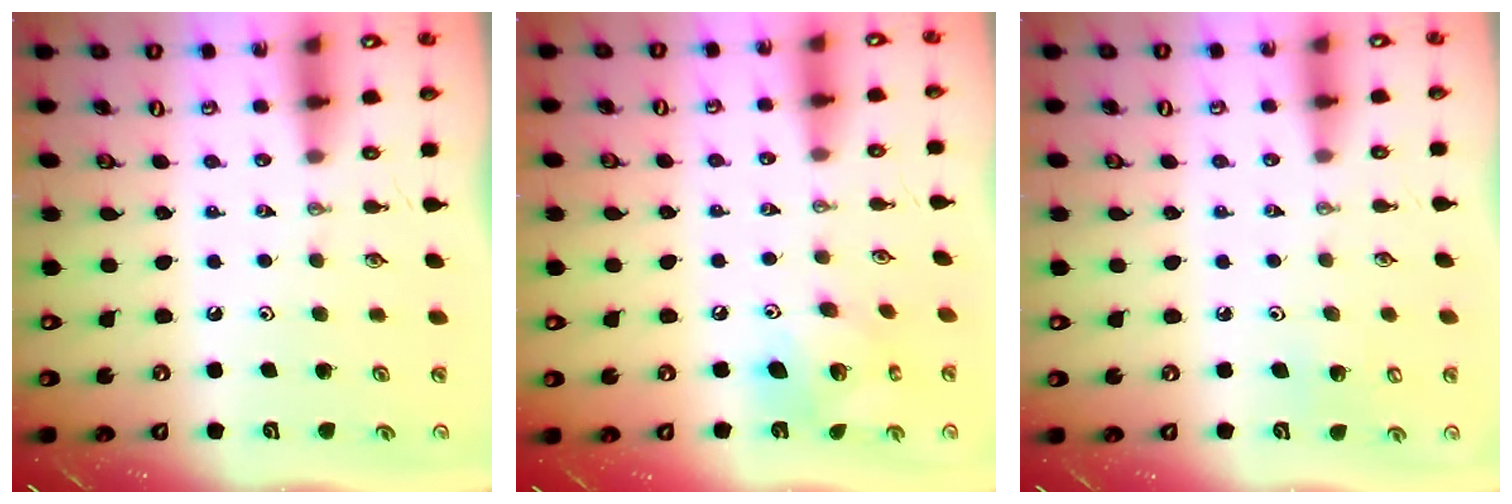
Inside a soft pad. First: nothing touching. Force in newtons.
{"total": 12.3, "press": 12.2, "slide": 1.1}
{"total": 5.1, "press": 5.0, "slide": 0.9}